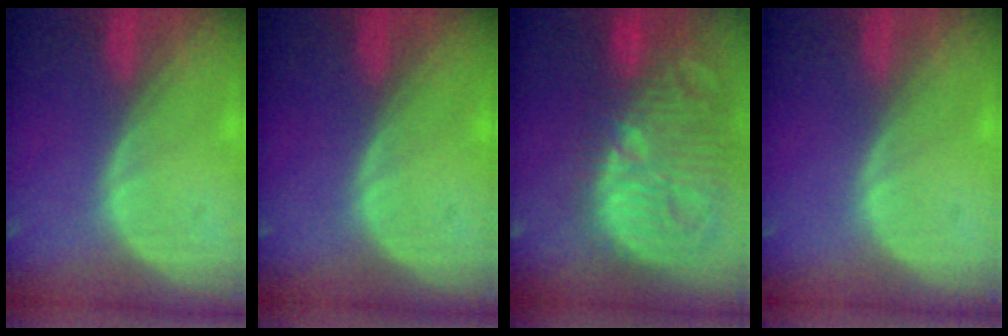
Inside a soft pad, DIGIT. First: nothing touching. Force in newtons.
{"total": 0.0}
{"total": 15.2, "press": 13.2, "slide": 7.4}
{"total": 0.0}